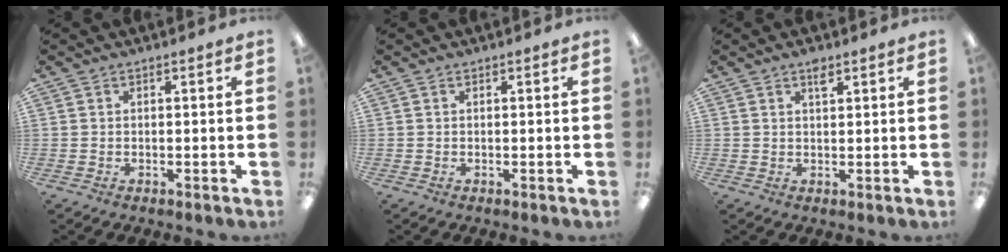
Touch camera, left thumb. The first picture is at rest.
{"total": 0.0}
{"total": 2.2, "force": [1.6, 0.7, 1.4], "torque": [-0.023, -0.001, 0.027]}